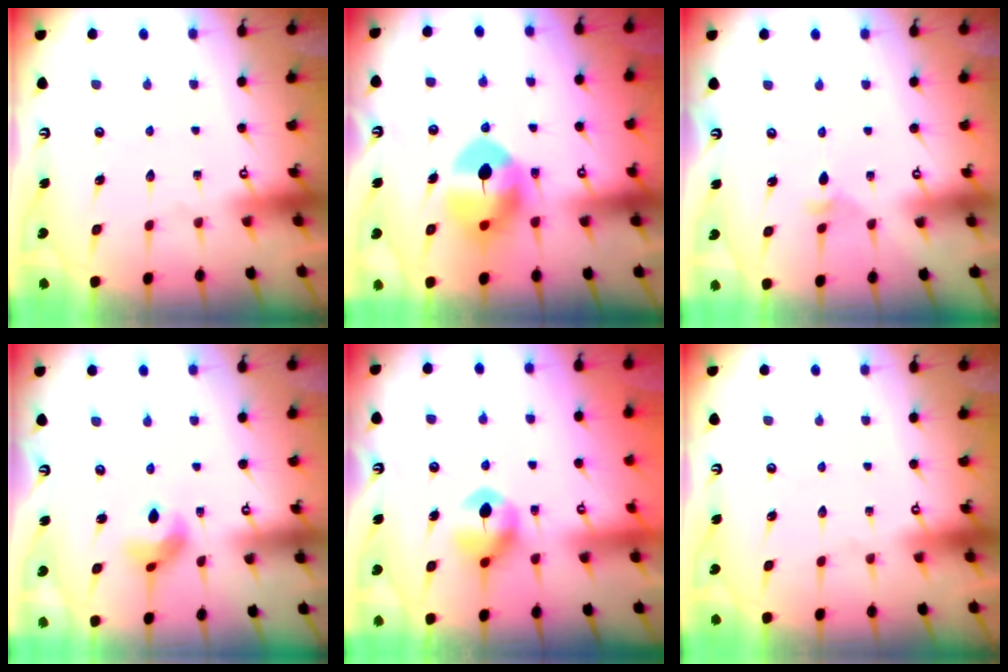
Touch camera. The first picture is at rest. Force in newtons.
{"total": 10.3, "press": 10.1, "slide": 1.7}
{"total": 3.0, "press": 2.9, "slide": 0.9}
{"total": 7.2, "press": 7.2, "slide": 0.3}
{"total": 7.4, "press": 7.4, "slide": 0.5}
{"total": 0.0}